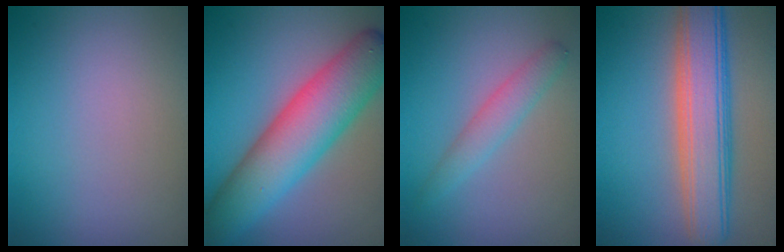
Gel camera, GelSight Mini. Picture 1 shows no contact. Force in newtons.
{"total": 9.3, "press": 9.3, "slide": 0.2}
{"total": 2.3, "press": 2.3, "slide": 0.1}
{"total": 7.3, "press": 7.3, "slide": 0.4}